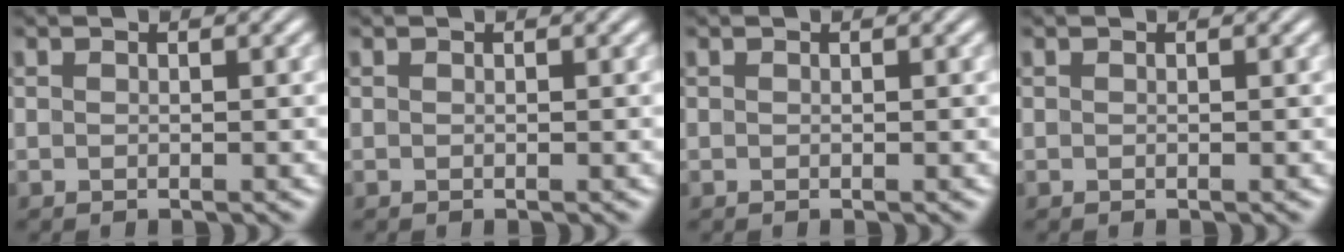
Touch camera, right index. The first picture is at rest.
{"total": 0.0}
{"total": 0.0}
{"total": 0.0}